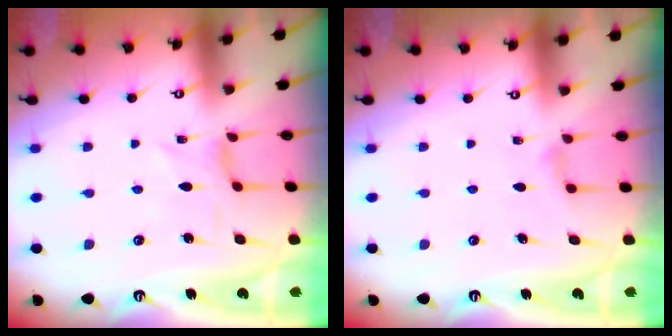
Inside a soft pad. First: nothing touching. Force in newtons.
{"total": 2.9, "press": 2.9, "slide": 0.5}